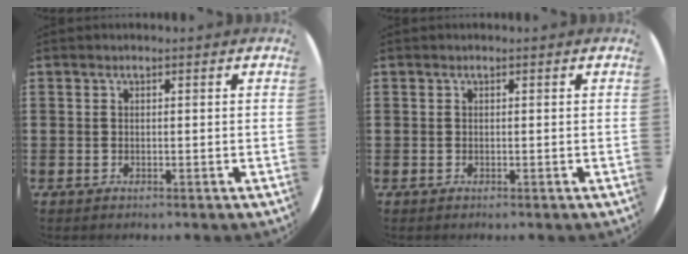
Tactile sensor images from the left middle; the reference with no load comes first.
{"total": 0.0}